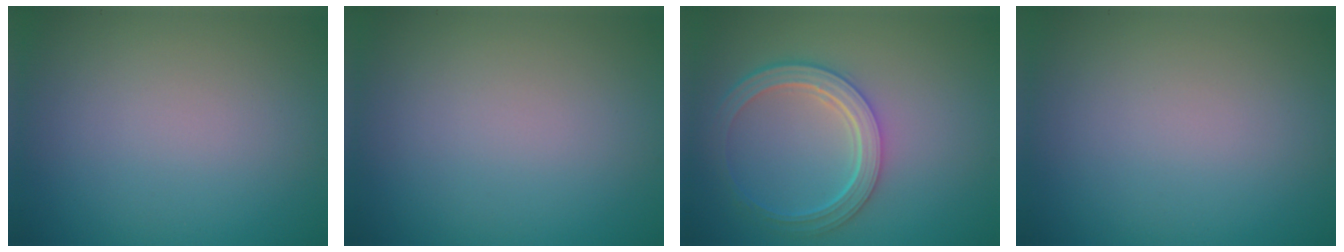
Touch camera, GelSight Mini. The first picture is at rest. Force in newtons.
{"total": 0.0}
{"total": 4.7, "press": 3.7, "slide": 2.9}
{"total": 0.0}